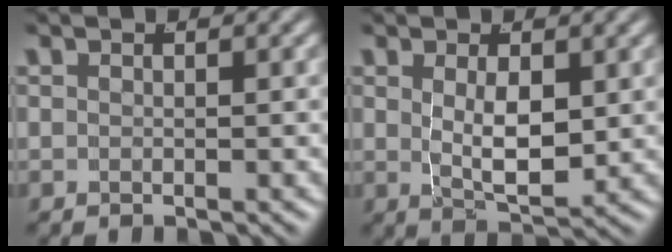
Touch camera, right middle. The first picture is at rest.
{"total": 4.3, "force": [0.1, 1.5, 4.0], "torque": [-0.064, -0.021, 0.015]}